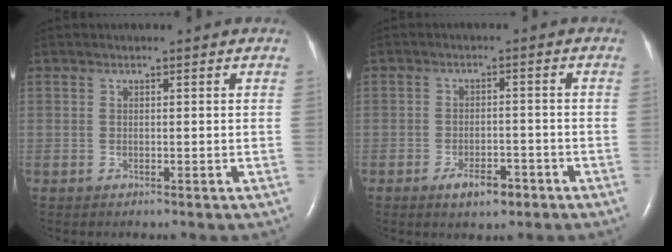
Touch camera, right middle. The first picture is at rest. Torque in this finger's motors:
{"motor_torque": [0.64, -0.46, 0.09, 0.04]}